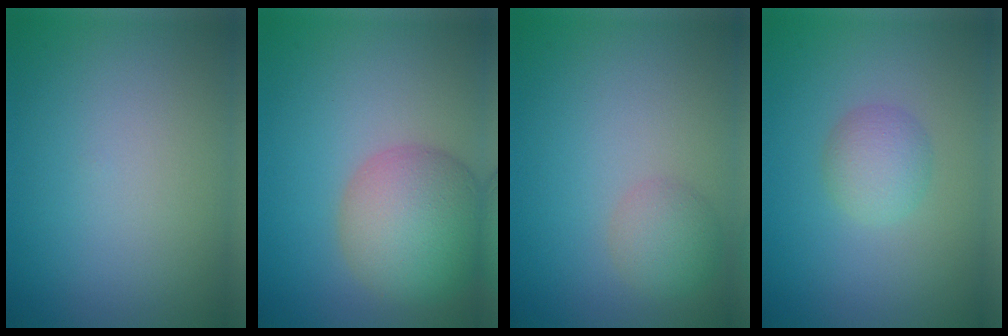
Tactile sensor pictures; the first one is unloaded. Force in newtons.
{"total": 7.3, "press": 7.3, "slide": 0.4}
{"total": 2.5, "press": 2.5, "slide": 0.1}
{"total": 2.4, "press": 2.4, "slide": 0.1}